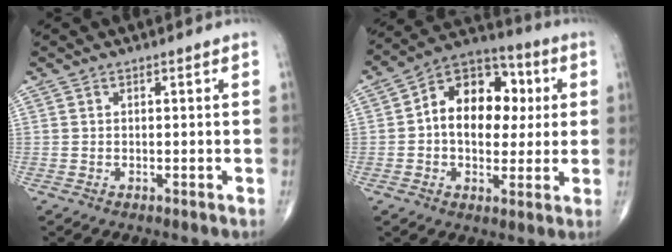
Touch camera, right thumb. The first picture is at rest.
{"total": 16.2, "force": [2.0, 11.0, 11.7], "torque": [-0.132, 0.022, 0.021]}